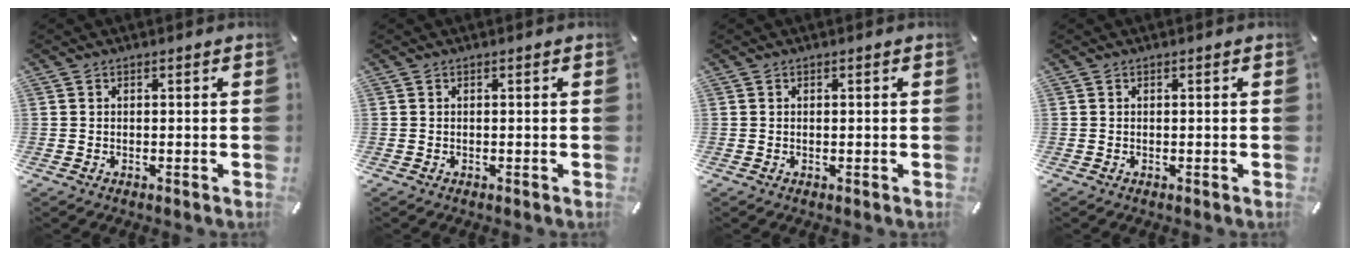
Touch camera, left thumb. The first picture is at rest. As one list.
[{"total": 0.0}, {"total": 0.0}, {"total": 0.0}]